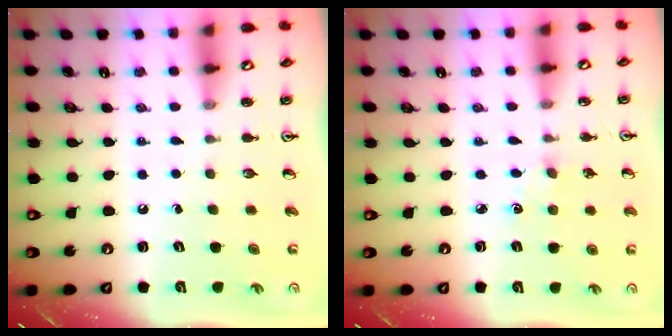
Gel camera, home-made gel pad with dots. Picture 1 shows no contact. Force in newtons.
{"total": 3.3, "press": 3.3, "slide": 0.5}